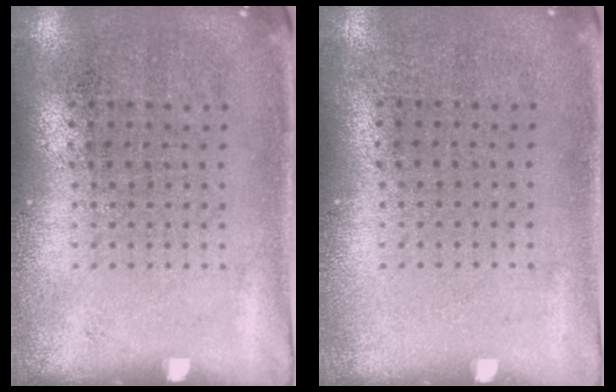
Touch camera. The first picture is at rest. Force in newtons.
{"total": 0.0}